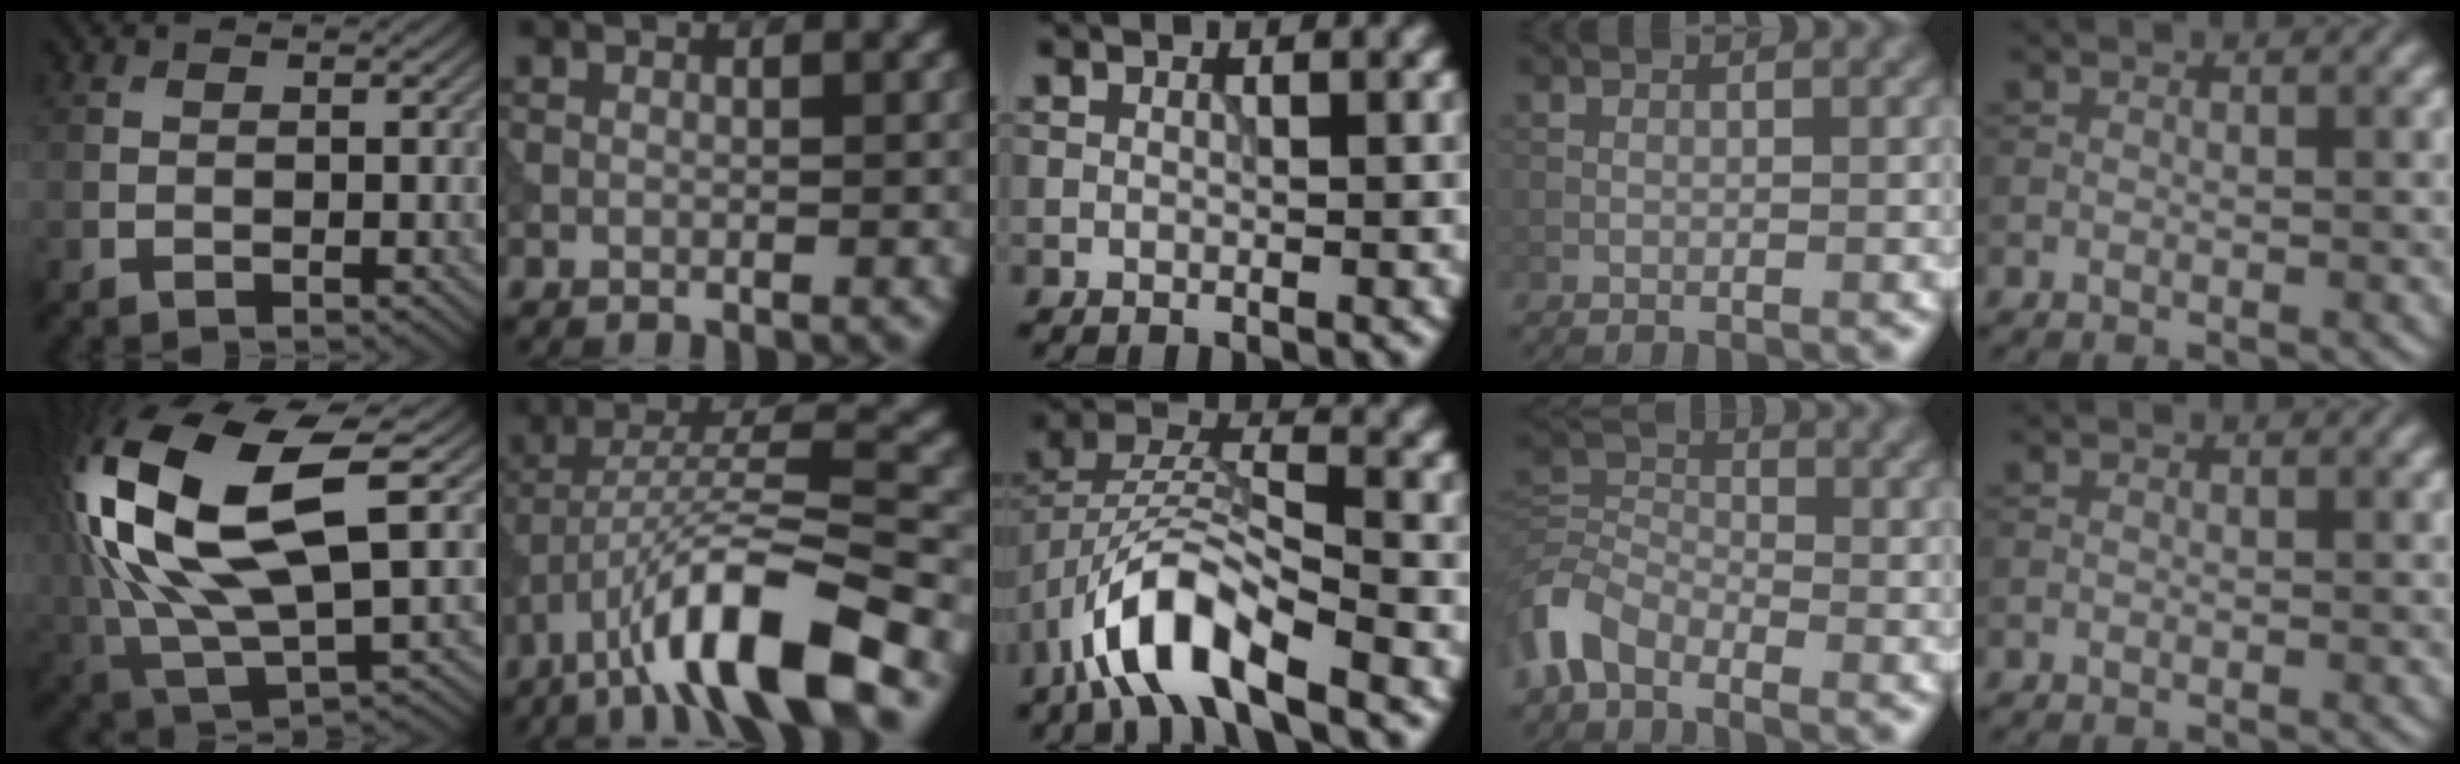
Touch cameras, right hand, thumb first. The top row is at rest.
{"thumb": {"total": 18.5, "force": [3.4, 8.5, 16.1], "torque": [-0.365, 0.009, 0.060]}, "index": {"total": 11.0, "force": [-6.5, 2.4, 8.5], "torque": [-0.141, 0.015, -0.118]}, "middle": {"total": 7.8, "force": [-4.4, 2.9, 5.8], "torque": [-0.106, 0.008, -0.088]}, "ring": {"total": 5.0, "force": [-3.4, 2.7, 2.4], "torque": [-0.052, 0.001, -0.086]}}